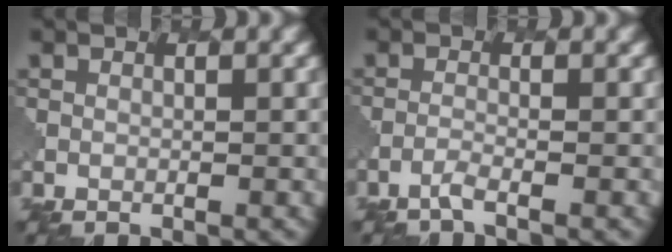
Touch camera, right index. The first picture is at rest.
{"total": 1.2, "force": [-0.9, 0.2, 0.7], "torque": [-0.009, -0.001, -0.028]}